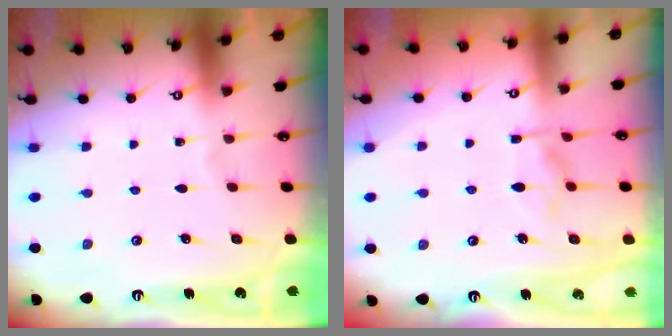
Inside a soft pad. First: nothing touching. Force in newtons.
{"total": 3.7, "press": 3.4, "slide": 1.4}